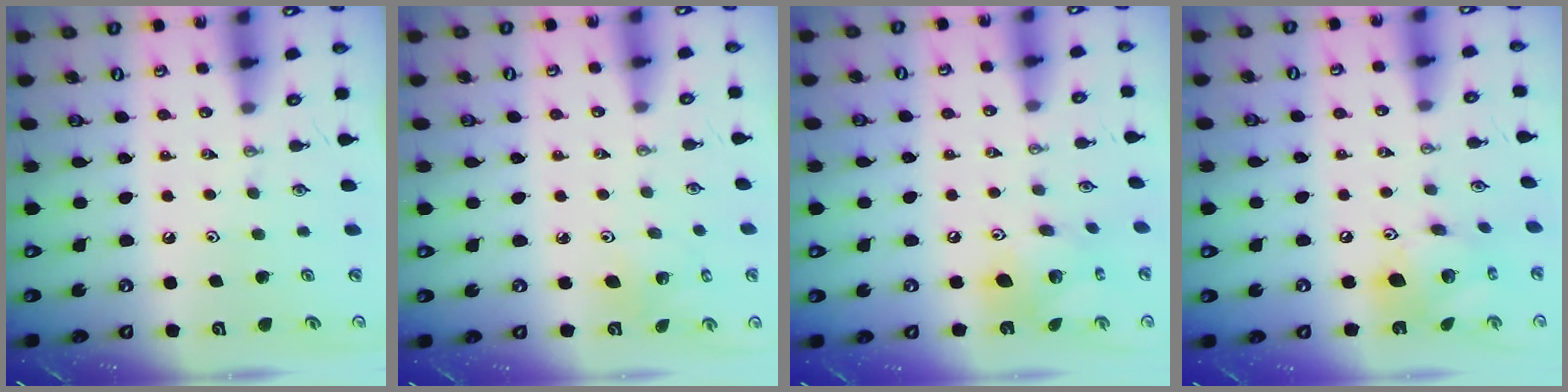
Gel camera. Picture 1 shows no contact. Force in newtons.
{"total": 3.1, "press": 3.1, "slide": 0.1}
{"total": 14.0, "press": 14.0, "slide": 1.3}
{"total": 14.5, "press": 14.4, "slide": 1.0}